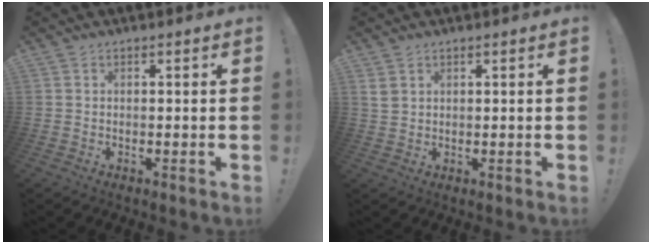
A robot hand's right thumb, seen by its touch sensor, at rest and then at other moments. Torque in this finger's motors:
{"motor_torque": [0.15, 0.99, 0.23, 0.51, 0.16]}